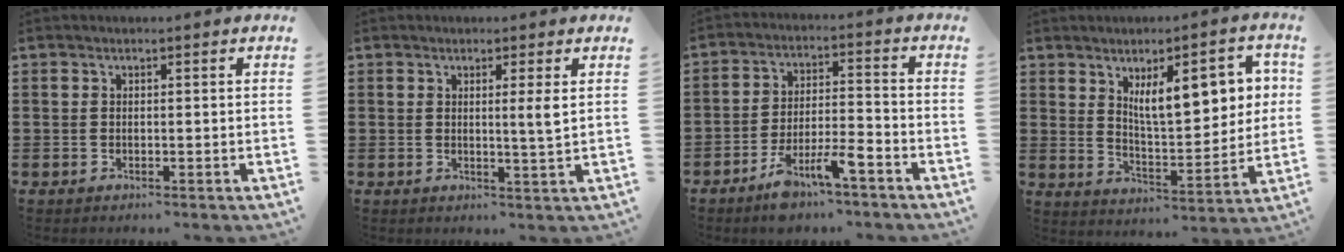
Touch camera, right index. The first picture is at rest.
{"total": 2.8, "force": [0.8, -0.4, 2.7], "torque": [-0.044, -0.009, 0.009]}
{"total": 7.0, "force": [-5.3, 1.5, 4.3], "torque": [-0.082, 0.001, -0.099]}
{"total": 10.7, "force": [4.1, 3.9, 9.0], "torque": [-0.147, -0.002, 0.066]}